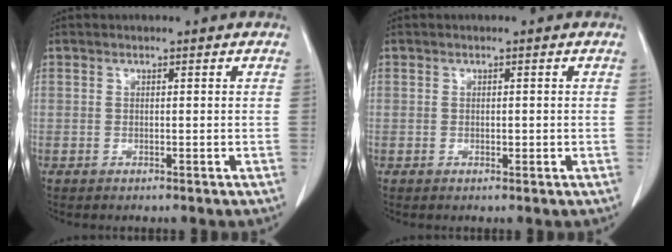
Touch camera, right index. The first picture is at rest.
{"total": 0.6, "force": [0.0, 0.5, 0.4], "torque": [-0.006, 0.001, 0.001]}